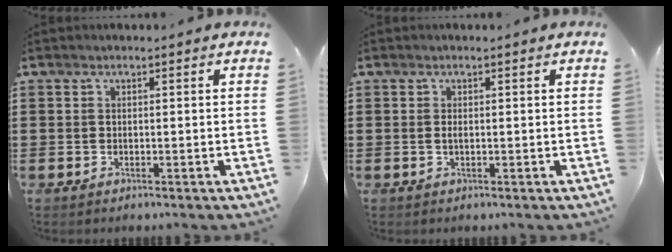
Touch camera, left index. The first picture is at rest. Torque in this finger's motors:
{"motor_torque": [0.26, 0.29, 0.18, 0.01]}